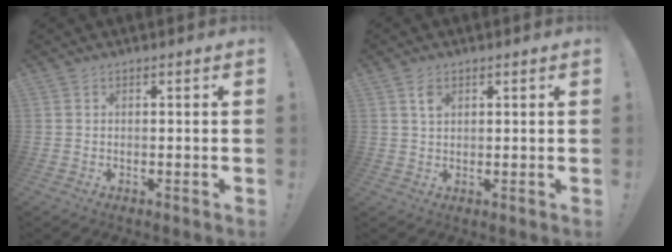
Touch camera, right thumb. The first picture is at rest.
{"total": 2.9, "force": [1.6, 1.6, 1.9], "torque": [-0.024, -0.006, 0.025]}